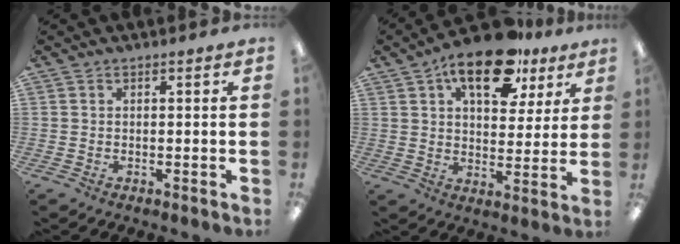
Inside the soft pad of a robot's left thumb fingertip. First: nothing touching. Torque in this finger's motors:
{"motor_torque": [0.27, 0.68, 1.80, -0.97, 0.32]}